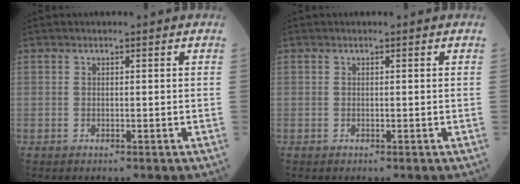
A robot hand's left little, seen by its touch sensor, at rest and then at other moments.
{"total": 0.0}